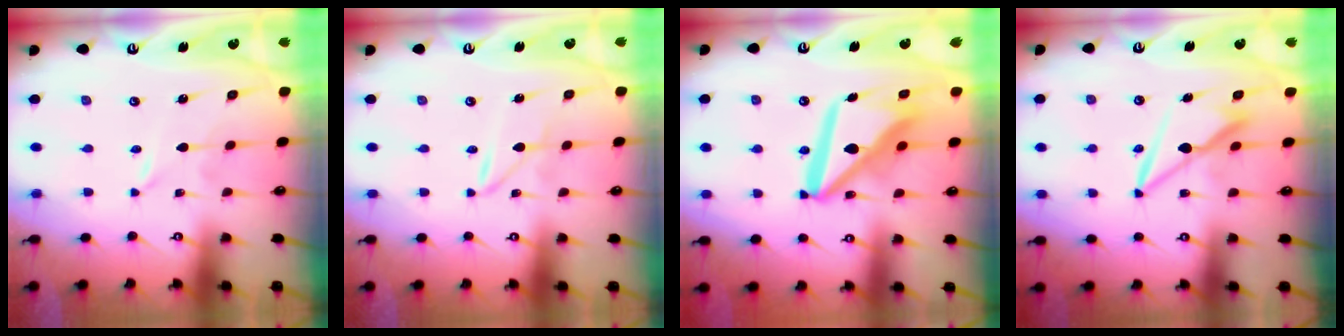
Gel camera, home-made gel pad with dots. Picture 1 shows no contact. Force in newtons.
{"total": 1.9, "press": 1.9, "slide": 0.2}
{"total": 16.6, "press": 16.4, "slide": 2.1}
{"total": 7.7, "press": 7.6, "slide": 1.2}